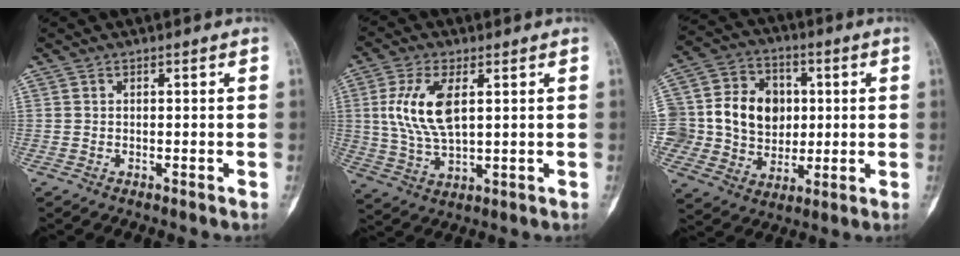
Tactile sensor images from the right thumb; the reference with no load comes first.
{"total": 11.2, "force": [2.6, 5.5, 9.4], "torque": [-0.192, -0.007, 0.055]}
{"total": 19.5, "force": [1.9, 16.8, 9.7], "torque": [-0.146, 0.035, 0.050]}